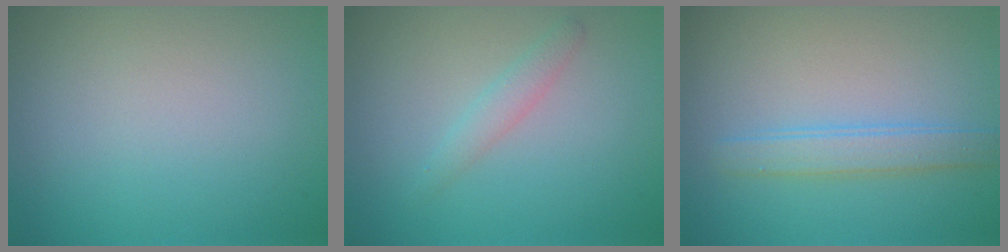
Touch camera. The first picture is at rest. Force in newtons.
{"total": 1.4, "press": 1.4, "slide": 0.0}
{"total": 2.5, "press": 2.5, "slide": 0.1}